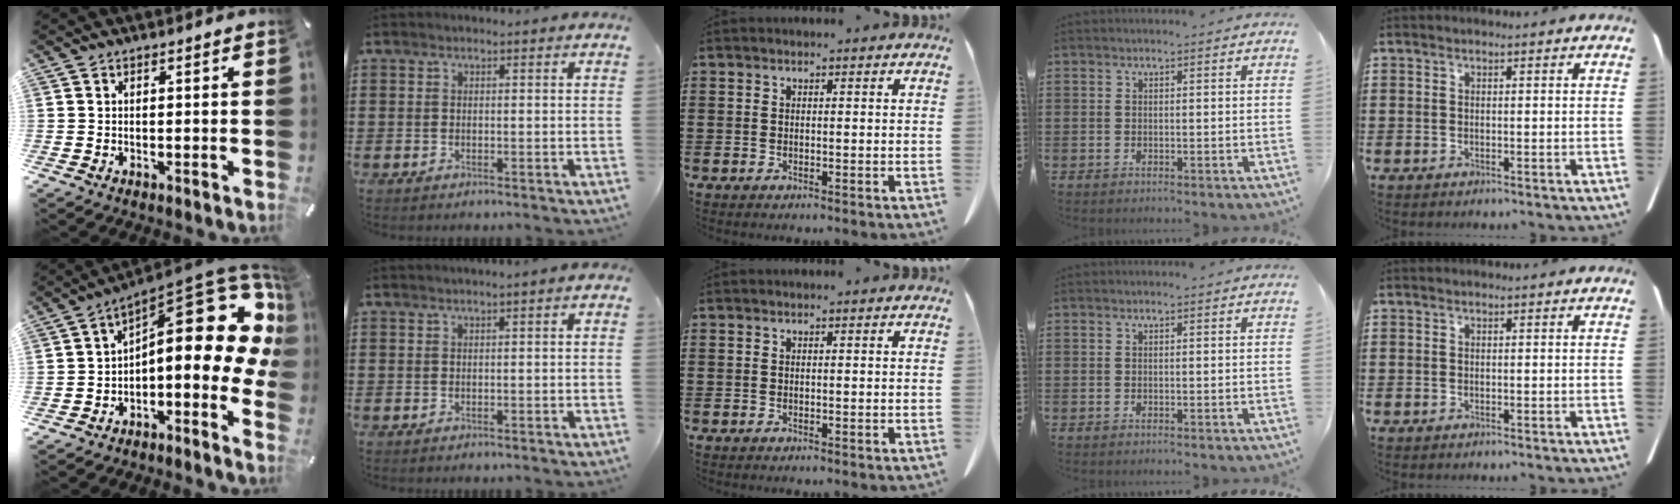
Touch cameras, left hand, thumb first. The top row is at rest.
{"thumb": {"total": 19.4, "force": [6.6, 8.0, 16.4], "torque": [-0.205, -0.065, 0.111]}, "index": {"total": 0.7, "force": [0.1, 0.0, 0.6], "torque": [-0.009, -0.005, 0.003]}}